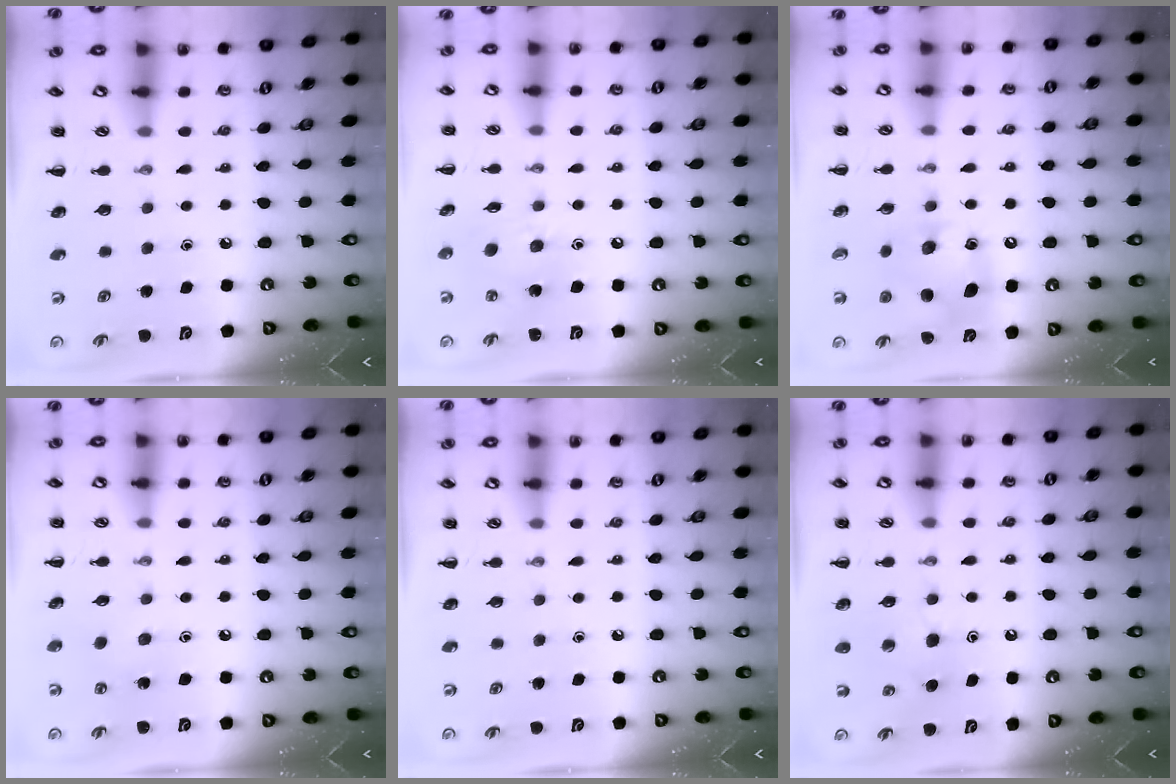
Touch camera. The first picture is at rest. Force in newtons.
{"total": 8.5, "press": 8.5, "slide": 0.8}
{"total": 11.2, "press": 11.1, "slide": 1.3}
{"total": 4.8, "press": 4.6, "slide": 1.4}
{"total": 0.0}
{"total": 6.2, "press": 6.1, "slide": 1.5}